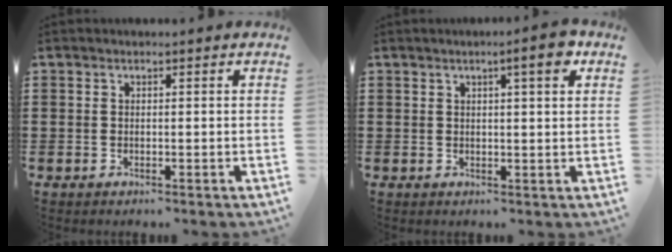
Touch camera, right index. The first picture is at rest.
{"total": 4.2, "force": [2.0, 0.5, 3.6], "torque": [-0.051, -0.004, 0.027]}